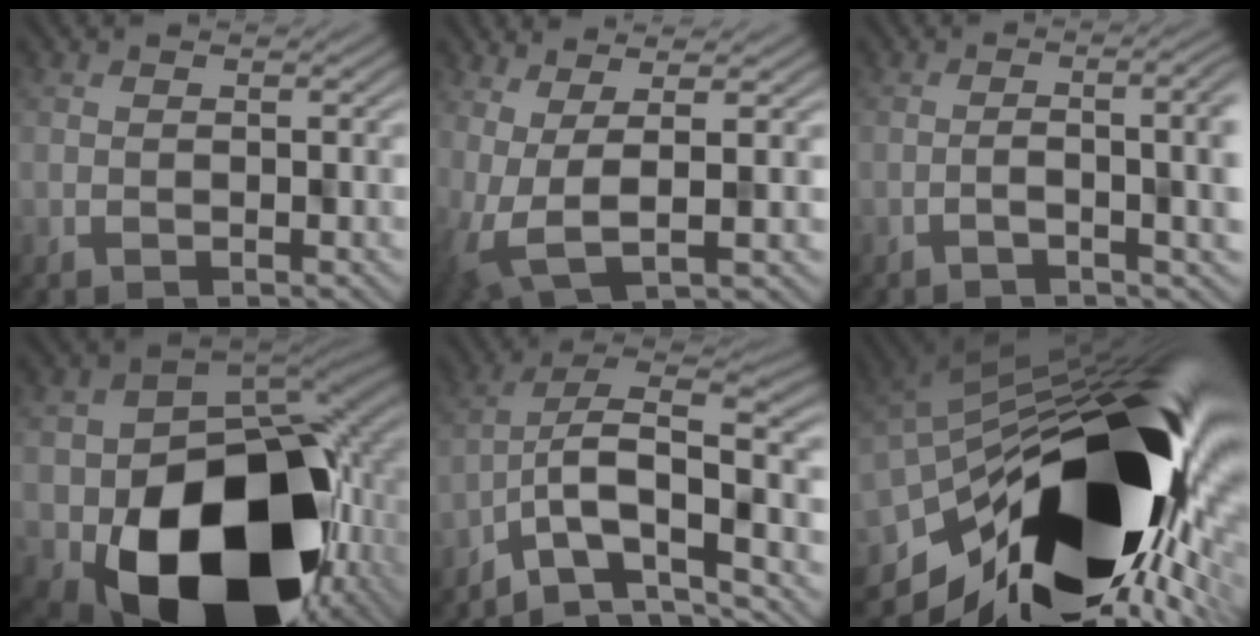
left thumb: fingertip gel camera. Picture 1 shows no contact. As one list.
[{"total": 6.1, "force": [1.3, 1.5, 5.8], "torque": [-0.105, -0.003, 0.023]}, {"total": 5.1, "force": [-1.3, 0.5, 4.9], "torque": [-0.048, 0.018, -0.026]}, {"total": 19.7, "force": [-5.2, 14.4, 12.4], "torque": [-0.231, -0.078, -0.057]}, {"total": 10.6, "force": [-4.2, 5.5, 7.9], "torque": [-0.134, -0.006, -0.082]}, {"total": 20.0, "force": [-4.0, 9.9, 16.9], "torque": [-0.316, -0.064, -0.049]}]